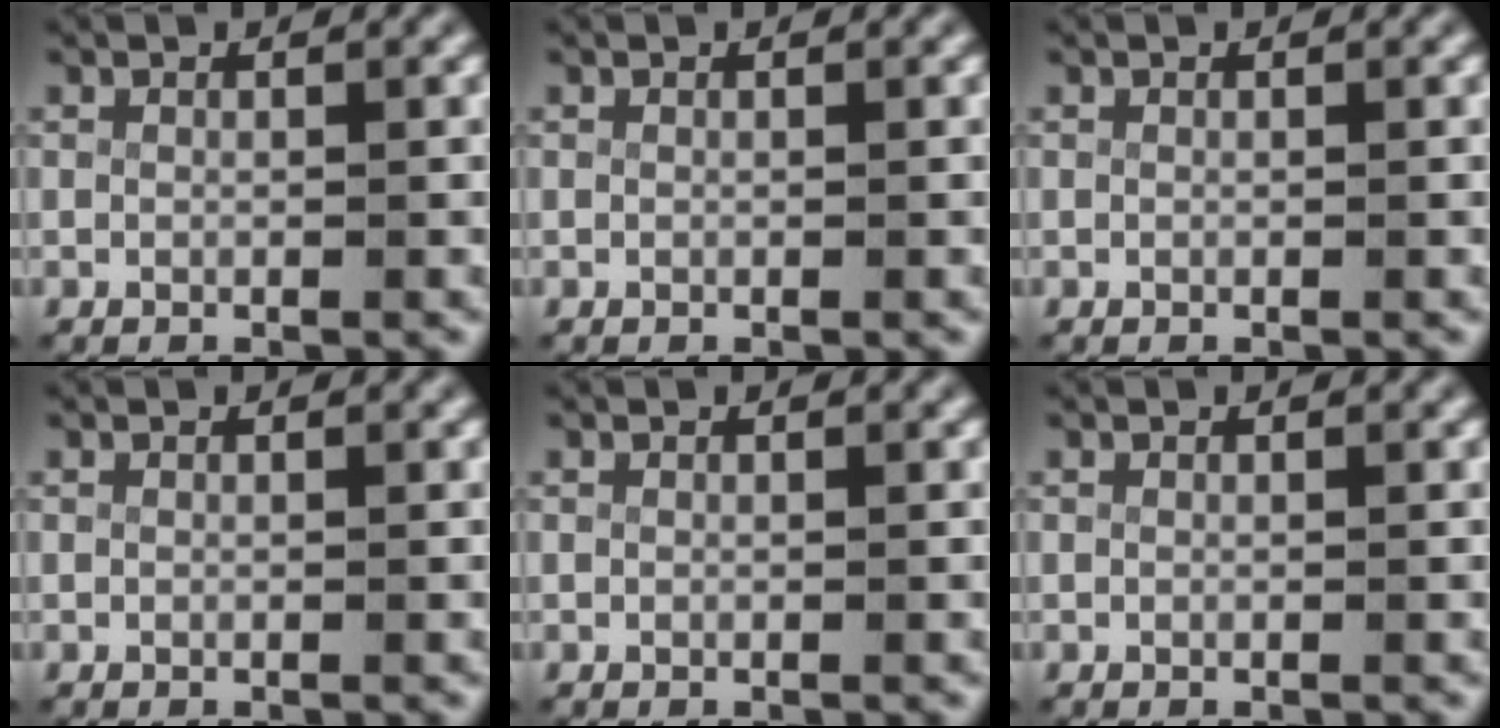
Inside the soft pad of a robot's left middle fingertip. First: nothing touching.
{"total": 0.0}
{"total": 0.0}
{"total": 0.0}
{"total": 0.0}
{"total": 0.0}